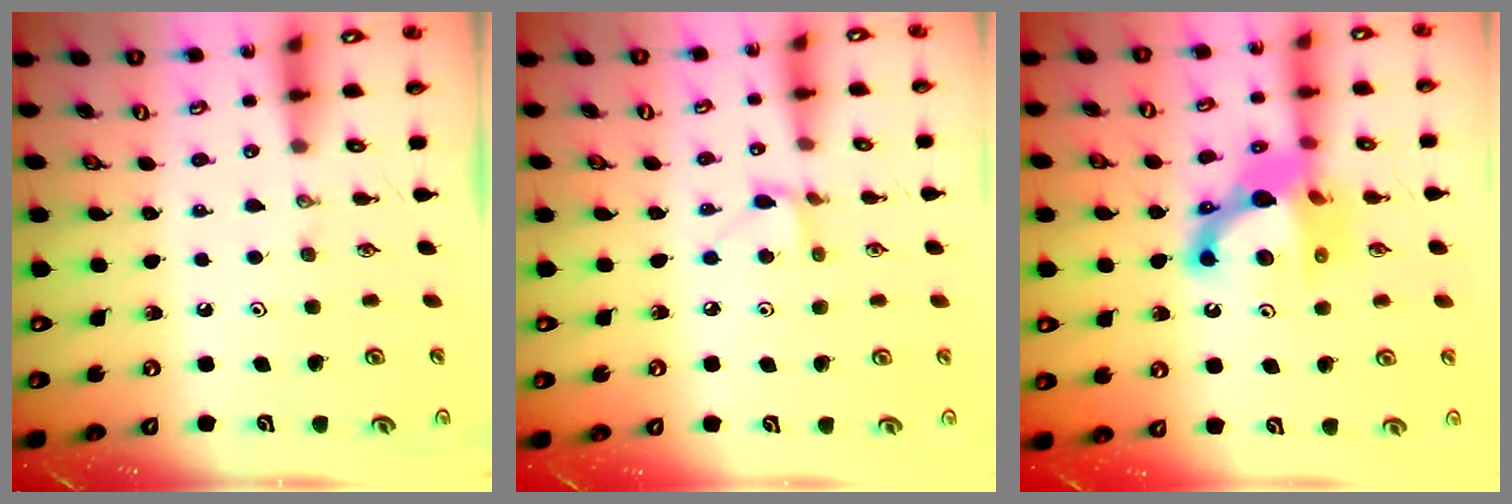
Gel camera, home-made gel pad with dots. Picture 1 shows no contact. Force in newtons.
{"total": 4.5, "press": 4.4, "slide": 0.6}
{"total": 13.3, "press": 13.2, "slide": 1.3}